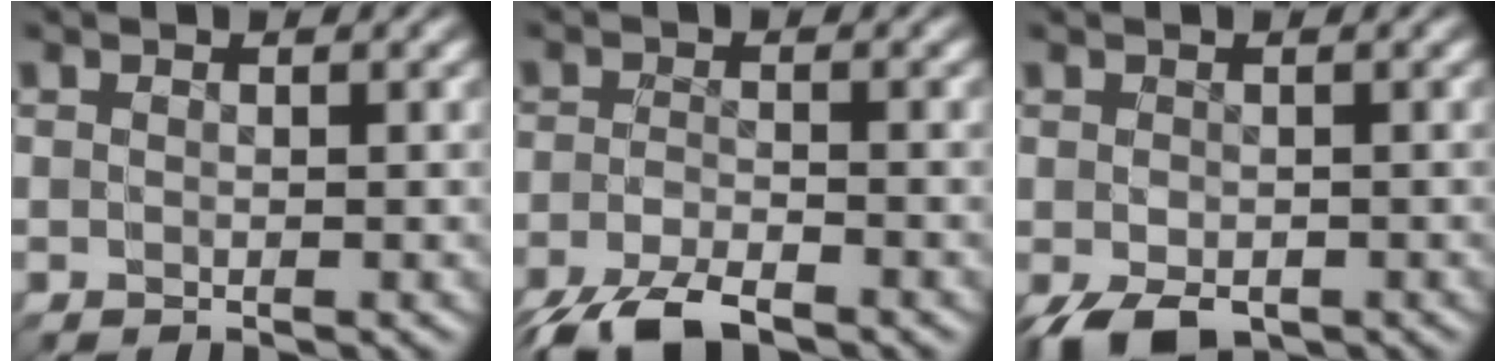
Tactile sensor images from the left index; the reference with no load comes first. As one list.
[{"total": 5.5, "force": [-5.4, -0.6, -0.4], "torque": [-0.017, -0.020, -0.080]}, {"total": 2.5, "force": [-1.6, 1.8, 0.7], "torque": [-0.013, -0.019, -0.011]}]